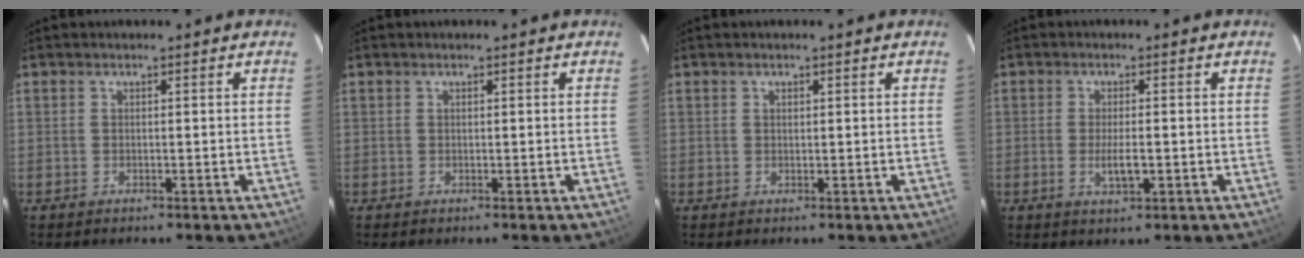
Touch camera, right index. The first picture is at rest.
{"total": 0.0}
{"total": 0.6, "force": [0.3, 0.4, 0.3], "torque": [-0.005, 0.003, 0.006]}
{"total": 3.8, "force": [-0.8, 1.1, 3.6], "torque": [-0.067, -0.007, -0.012]}